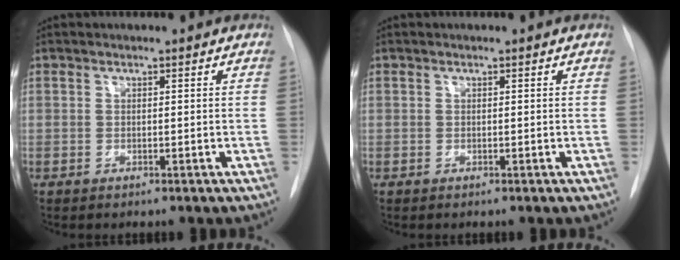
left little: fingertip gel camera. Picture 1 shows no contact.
{"total": 0.0}